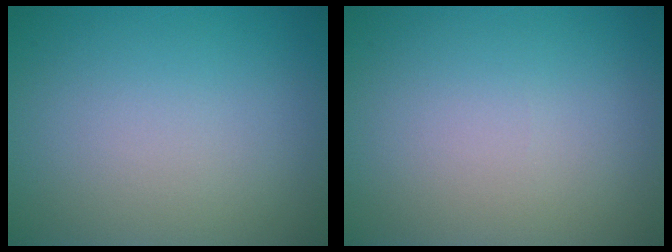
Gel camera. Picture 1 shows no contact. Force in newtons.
{"total": 0.0}